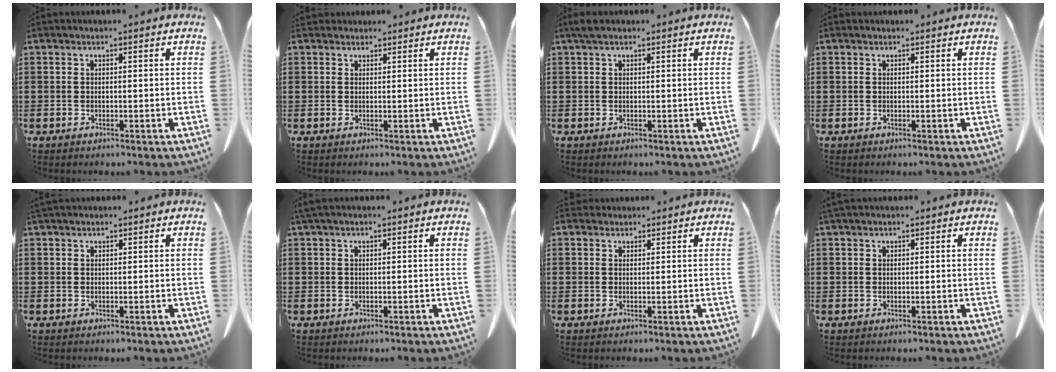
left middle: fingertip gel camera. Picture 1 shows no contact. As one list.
[{"total": 1.3, "force": [1.2, 0.6, 0.1], "torque": [-0.005, 0.001, 0.025]}, {"total": 1.3, "force": [0.8, 0.6, 0.8], "torque": [-0.019, 0.003, 0.015]}, {"total": 0.0}, {"total": 1.0, "force": [0.9, 0.3, 0.2], "torque": [-0.008, -0.001, 0.019]}, {"total": 0.6, "force": [0.4, 0.2, 0.4], "torque": [-0.011, 0.000, 0.008]}, {"total": 1.4, "force": [1.3, 0.6, 0.0], "torque": [-0.005, 0.001, 0.027]}, {"total": 0.7, "force": [0.6, 0.2, 0.2], "torque": [-0.006, 0.000, 0.012]}]